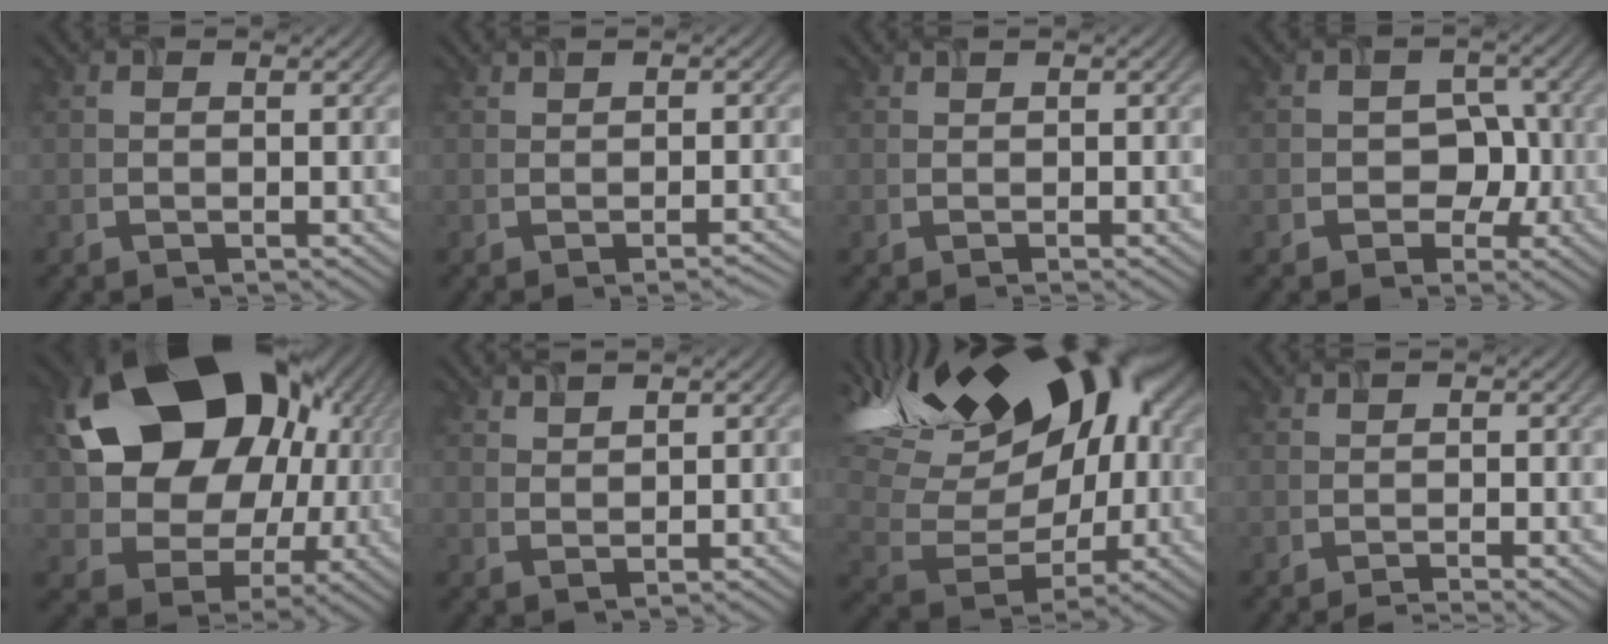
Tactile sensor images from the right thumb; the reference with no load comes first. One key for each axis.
{"total": 1.5, "fx": -0.2, "fy": 0.2, "fz": 1.5, "tx": -0.020, "ty": 0.002, "tz": -0.001}
{"total": 0.7, "fx": 0.3, "fy": -0.1, "fz": 0.7, "tx": -0.010, "ty": 0.002, "tz": 0.006}
{"total": 4.3, "fx": -1.2, "fy": 3.6, "fz": 2.1, "tx": -0.010, "ty": 0.005, "tz": -0.033}
{"total": 19.0, "fx": 5.3, "fy": 14.5, "fz": 11.1, "tx": -0.221, "ty": -0.012, "tz": 0.116}
{"total": 1.9, "fx": 1.6, "fy": 0.3, "fz": 0.9, "tx": -0.018, "ty": -0.005, "tz": 0.040}
{"total": 19.7, "fx": 8.3, "fy": 11.6, "fz": 13.6, "tx": -0.247, "ty": 0.037, "tz": 0.147}
{"total": 1.7, "fx": -0.9, "fy": 0.1, "fz": 1.5, "tx": -0.024, "ty": -0.001, "tz": -0.015}